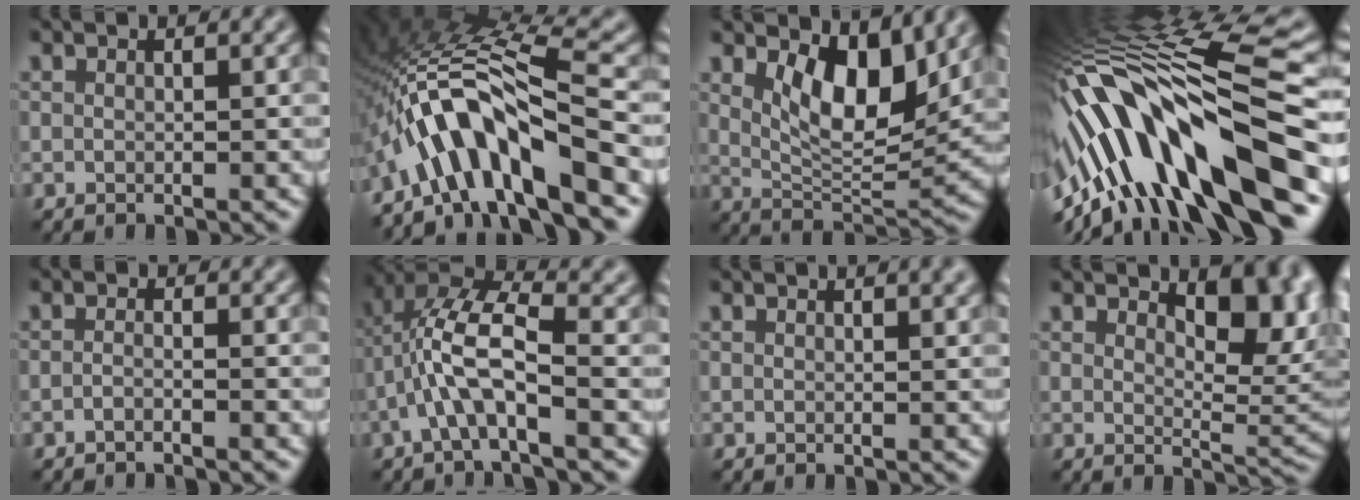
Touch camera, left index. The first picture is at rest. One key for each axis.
{"total": 11.7, "fx": -5.7, "fy": 2.9, "fz": 9.8, "tx": -0.174, "ty": 0.026, "tz": -0.096}
{"total": 7.1, "fx": 2.7, "fy": 3.3, "fz": 5.7, "tx": -0.099, "ty": -0.012, "tz": 0.047}
{"total": 16.4, "fx": -4.6, "fy": 3.9, "fz": 15.2, "tx": -0.273, "ty": 0.048, "tz": -0.072}
{"total": 1.1, "fx": -1.0, "fy": 0.0, "fz": 0.3, "tx": -0.011, "ty": -0.003, "tz": -0.018}
{"total": 6.6, "fx": -1.6, "fy": 2.2, "fz": 6.0, "tx": -0.139, "ty": 0.024, "tz": -0.033}
{"total": 2.0, "fx": 1.3, "fy": 0.6, "fz": 1.4, "tx": -0.005, "ty": 0.005, "tz": 0.013}
{"total": 6.9, "fx": 2.8, "fy": 3.1, "fz": 5.5, "tx": -0.075, "ty": -0.010, "tz": 0.045}